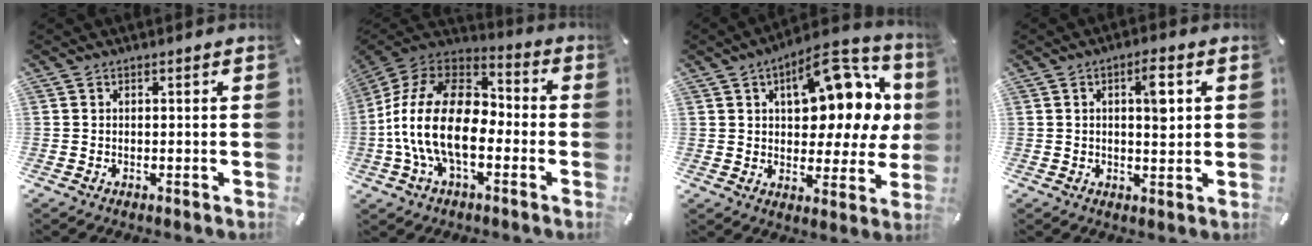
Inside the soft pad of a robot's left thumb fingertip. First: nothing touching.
{"total": 20.6, "force": [-5.0, 12.0, 16.0], "torque": [-0.327, 0.028, -0.083]}
{"total": 18.1, "force": [7.1, 9.5, 13.7], "torque": [-0.173, -0.046, 0.118]}
{"total": 6.3, "force": [1.6, 2.3, 5.6], "torque": [-0.082, -0.007, 0.019]}